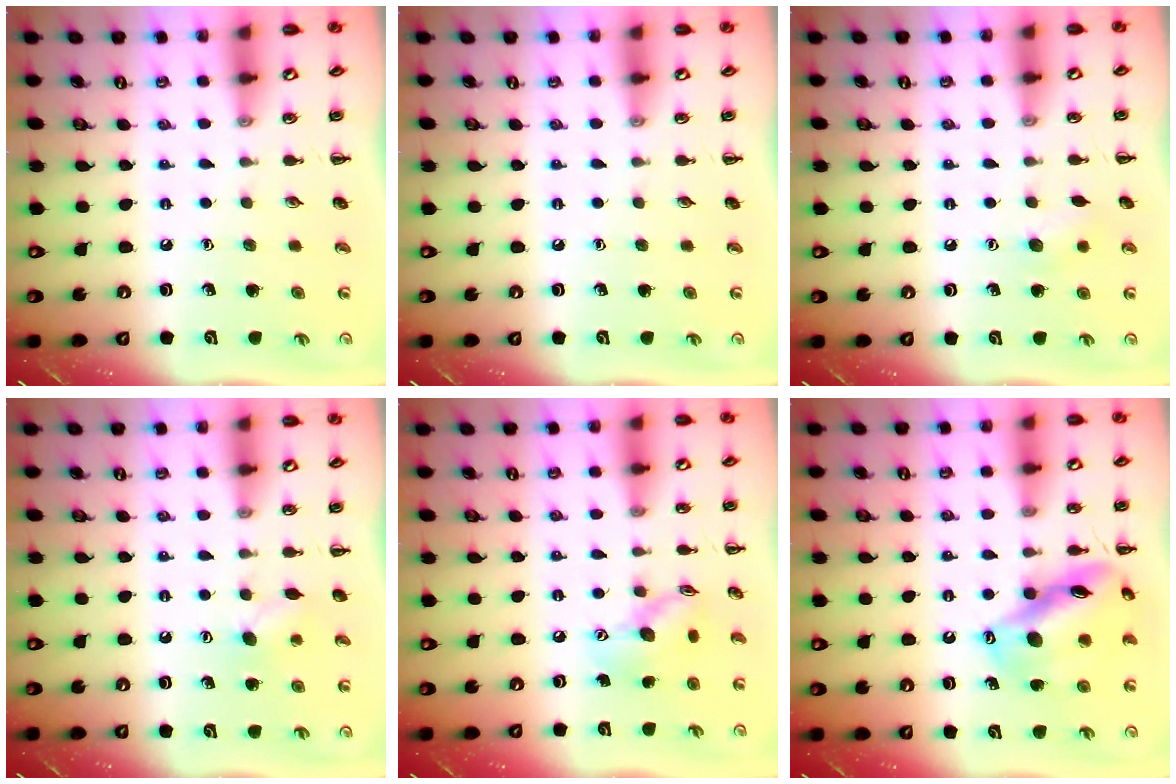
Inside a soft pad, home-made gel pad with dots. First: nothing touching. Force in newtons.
{"total": 0.0}
{"total": 7.2, "press": 7.0, "slide": 1.6}
{"total": 5.8, "press": 5.6, "slide": 1.2}
{"total": 10.4, "press": 10.4, "slide": 1.0}
{"total": 15.8, "press": 15.7, "slide": 1.9}